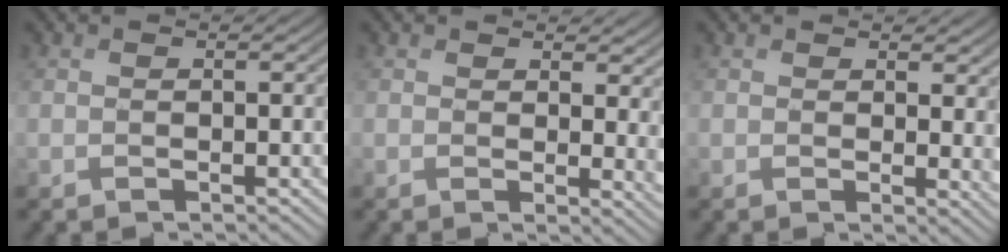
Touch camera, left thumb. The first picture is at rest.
{"total": 4.1, "force": [2.1, 1.8, 3.0], "torque": [-0.045, -0.006, 0.036]}
{"total": 3.2, "force": [1.7, 1.4, 2.4], "torque": [-0.034, -0.005, 0.029]}